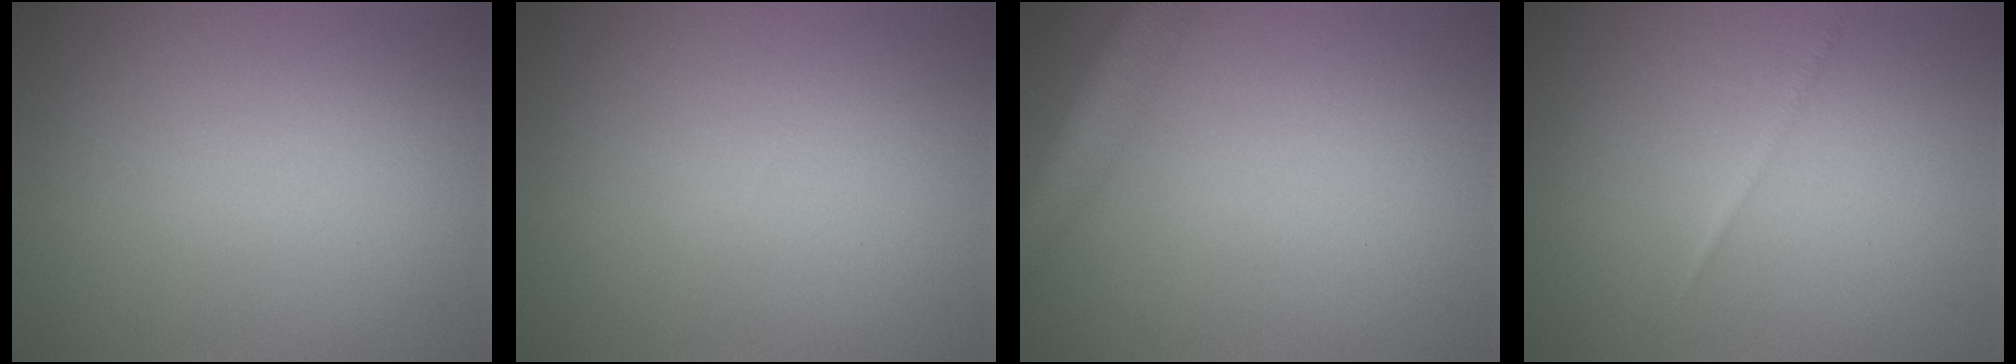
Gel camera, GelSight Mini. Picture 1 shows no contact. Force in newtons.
{"total": 0.0}
{"total": 4.4, "press": 4.4, "slide": 0.3}
{"total": 0.6, "press": 0.6, "slide": 0.1}